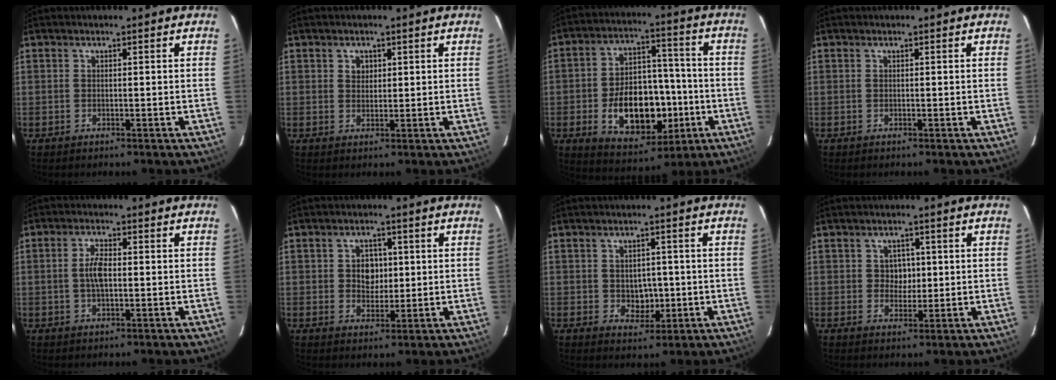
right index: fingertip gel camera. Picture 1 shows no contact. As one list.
[{"total": 2.0, "force": [0.8, 1.8, 0.6], "torque": [-0.004, 0.006, 0.014]}, {"total": 17.1, "force": [-4.6, 10.8, 12.5], "torque": [-0.232, 0.024, -0.050]}, {"total": 0.0}, {"total": 4.0, "force": [-0.2, 1.7, 3.6], "torque": [-0.072, 0.005, -0.001]}, {"total": 4.2, "force": [0.5, 3.5, 2.3], "torque": [-0.037, 0.009, 0.011]}, {"total": 4.5, "force": [-0.5, 3.7, 2.5], "torque": [-0.042, 0.003, 0.000]}, {"total": 3.0, "force": [0.4, 2.8, 1.0], "torque": [-0.015, 0.009, 0.006]}]